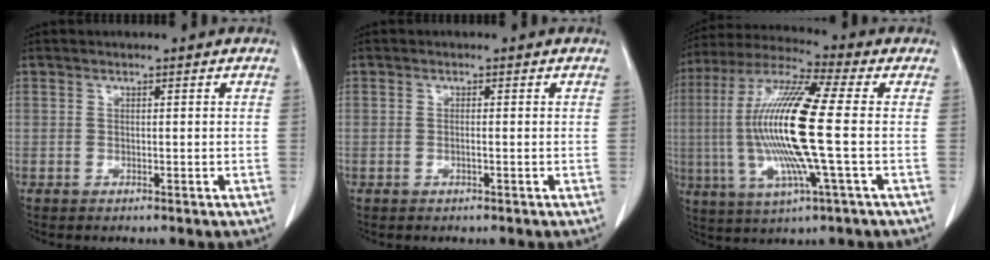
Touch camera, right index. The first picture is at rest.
{"total": 0.6, "force": [-0.2, 0.0, 0.6], "torque": [-0.013, 0.002, 0.000]}
{"total": 17.4, "force": [-1.0, 0.6, 17.4], "torque": [-0.363, -0.002, -0.028]}